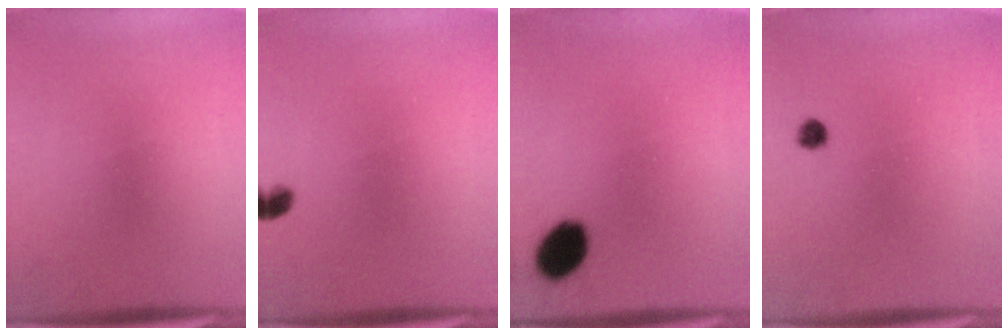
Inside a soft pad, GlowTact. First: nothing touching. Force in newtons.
{"total": 1.8}
{"total": 8.3}
{"total": 1.7}